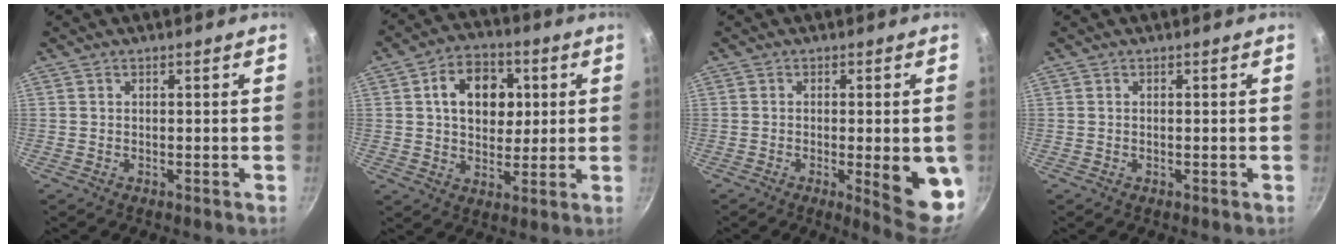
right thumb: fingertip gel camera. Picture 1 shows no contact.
{"total": 12.5, "force": [2.8, 9.2, 8.0], "torque": [-0.083, 0.003, 0.037]}
{"total": 10.9, "force": [-2.0, 2.9, 10.3], "torque": [-0.108, -0.003, -0.018]}
{"total": 0.0}